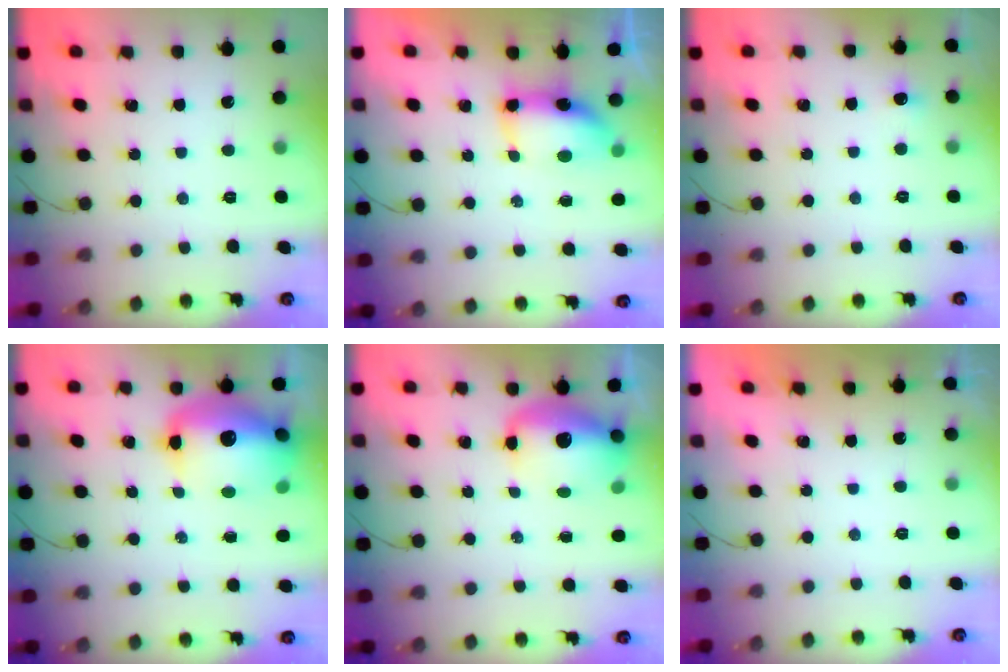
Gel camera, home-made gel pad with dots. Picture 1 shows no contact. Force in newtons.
{"total": 8.1, "press": 8.0, "slide": 0.7}
{"total": 3.5, "press": 3.2, "slide": 1.5}
{"total": 17.0, "press": 16.6, "slide": 3.9}
{"total": 13.1, "press": 12.8, "slide": 2.8}
{"total": 1.8, "press": 0.1, "slide": 1.8}